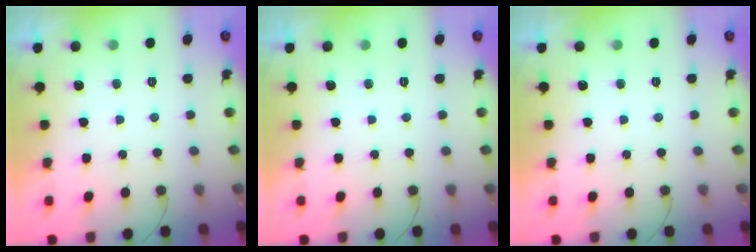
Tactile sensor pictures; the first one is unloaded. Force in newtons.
{"total": 0.0}
{"total": 0.0}